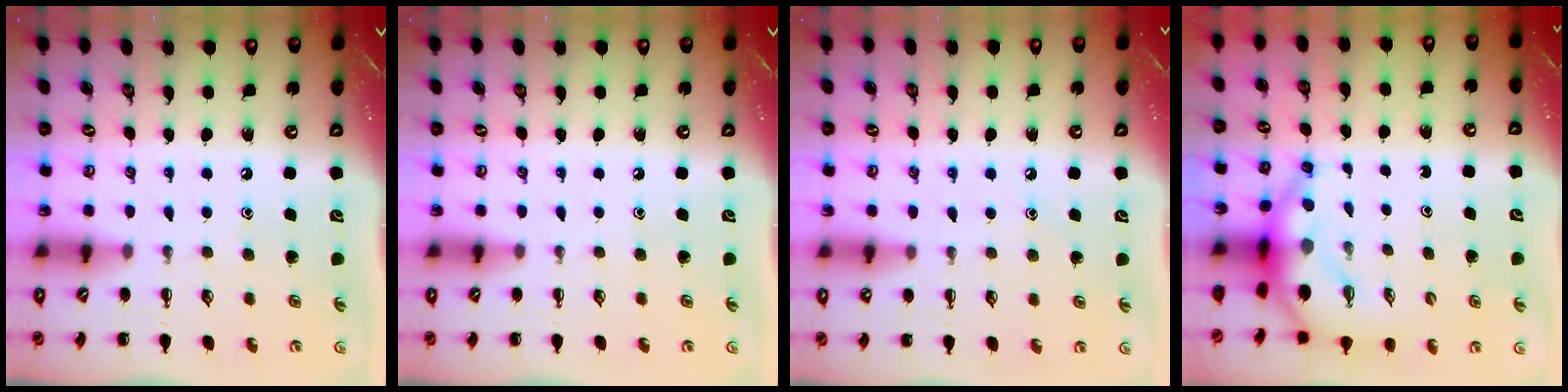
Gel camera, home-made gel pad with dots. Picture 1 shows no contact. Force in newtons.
{"total": 0.0}
{"total": 7.8, "press": 7.4, "slide": 2.6}
{"total": 7.0, "press": 6.9, "slide": 1.2}